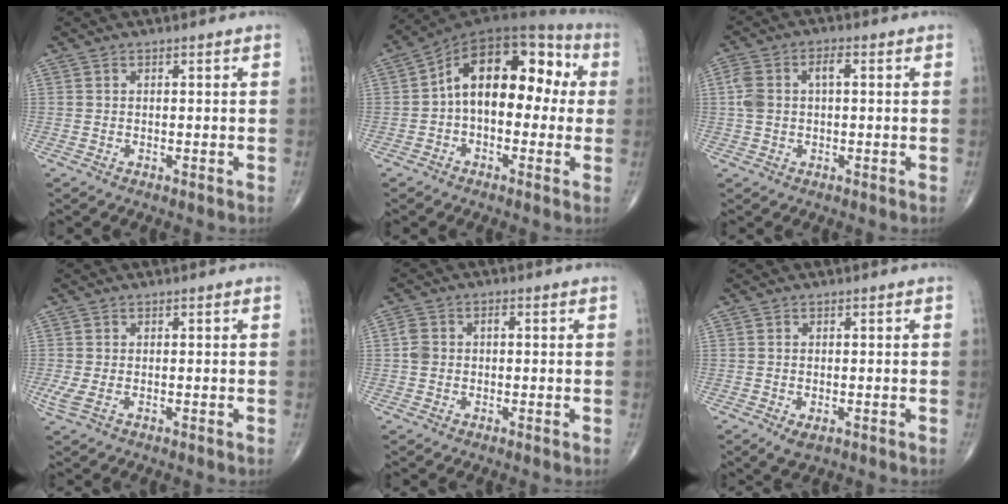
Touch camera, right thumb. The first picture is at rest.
{"total": 16.9, "force": [1.1, 10.1, 13.5], "torque": [-0.168, 0.054, 0.003]}
{"total": 6.9, "force": [0.9, 3.8, 5.6], "torque": [-0.131, 0.026, 0.017]}
{"total": 2.2, "force": [-0.5, 1.0, 1.8], "torque": [-0.055, -0.001, -0.006]}
{"total": 4.0, "force": [0.1, 2.8, 2.9], "torque": [-0.062, 0.018, -0.001]}
{"total": 2.3, "force": [-0.8, 1.1, 1.8], "torque": [-0.029, -0.003, -0.009]}